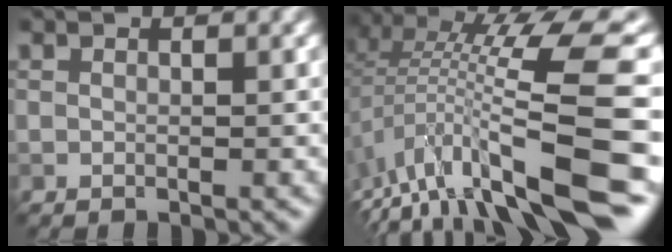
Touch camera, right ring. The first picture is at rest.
{"total": 11.3, "force": [-4.2, 1.8, 10.3], "torque": [-0.168, 0.021, -0.060]}